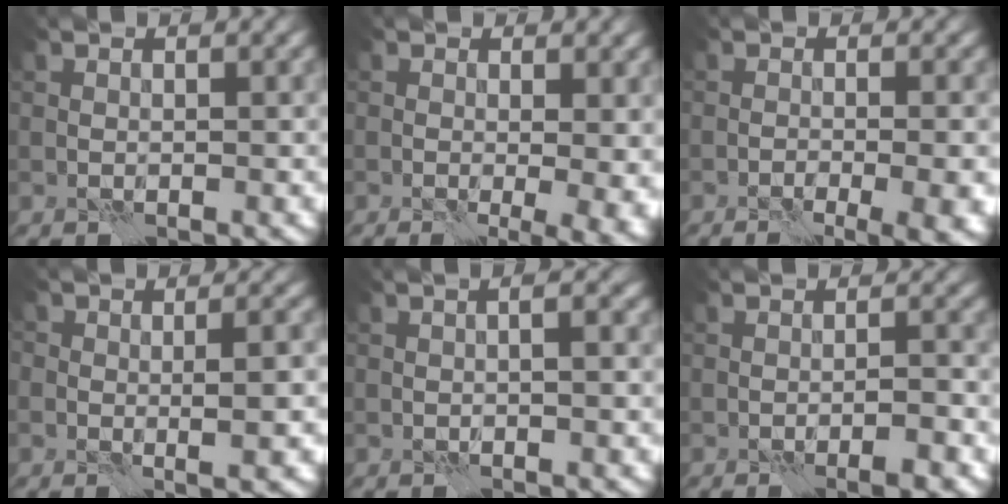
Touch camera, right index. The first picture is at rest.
{"total": 5.4, "force": [0.0, 2.1, 5.0], "torque": [-0.037, -0.012, 0.006]}
{"total": 6.3, "force": [-1.8, 2.1, 5.6], "torque": [-0.044, -0.004, -0.017]}
{"total": 2.7, "force": [-0.3, 0.9, 2.5], "torque": [-0.034, 0.000, -0.007]}
{"total": 2.7, "force": [0.3, 0.9, 2.5], "torque": [-0.009, 0.010, -0.009]}
{"total": 2.6, "force": [-1.1, 0.3, 2.3], "torque": [-0.030, 0.001, -0.017]}